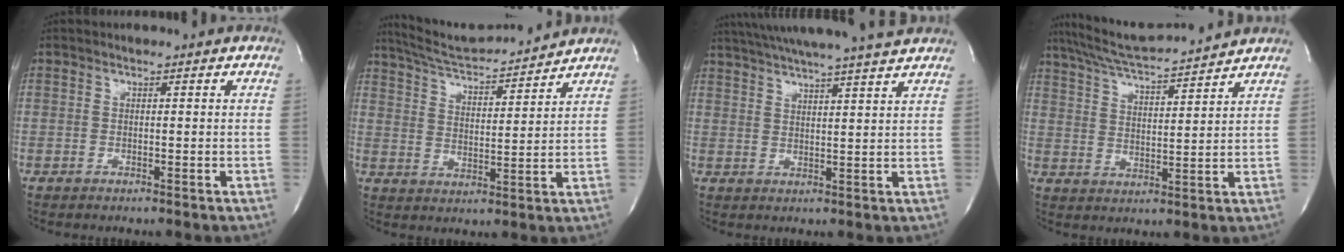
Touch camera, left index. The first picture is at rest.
{"total": 12.5, "force": [11.7, 0.6, 4.2], "torque": [-0.075, 0.004, 0.189]}
{"total": 16.6, "force": [14.7, -0.7, 7.6], "torque": [-0.133, -0.005, 0.203]}
{"total": 12.4, "force": [11.4, -0.2, 4.9], "torque": [-0.094, 0.011, 0.186]}